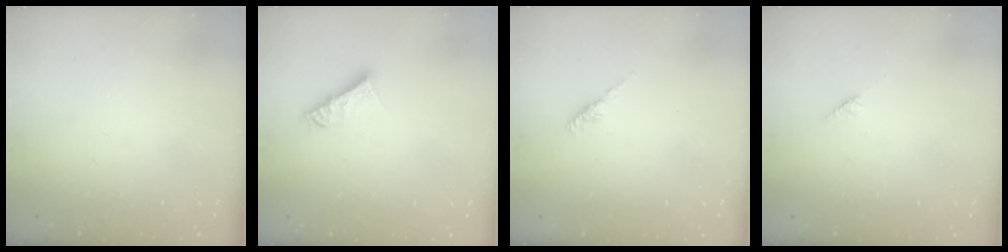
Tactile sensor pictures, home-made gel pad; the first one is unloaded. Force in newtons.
{"total": 5.7, "press": 5.7, "slide": 0.4}
{"total": 2.2, "press": 2.1, "slide": 0.6}
{"total": 2.7, "press": 2.7, "slide": 0.2}